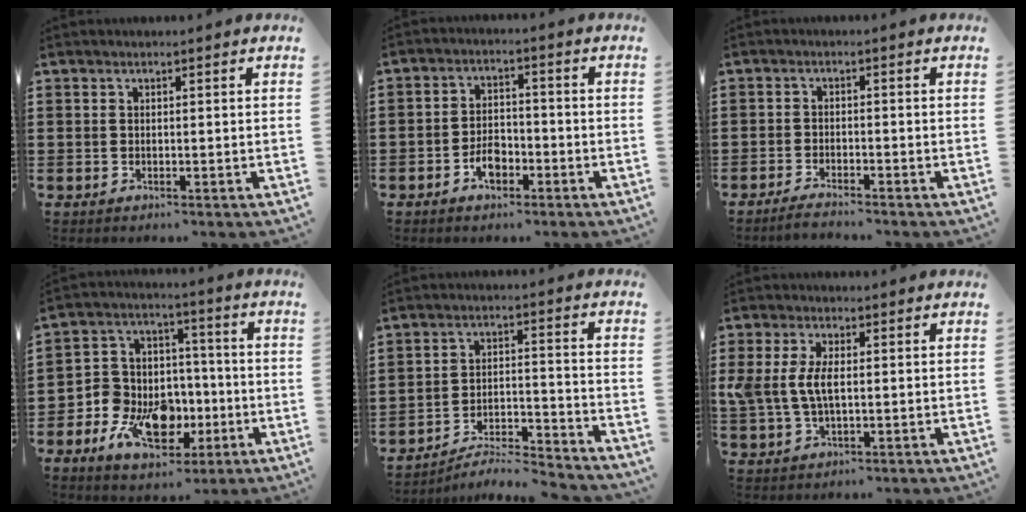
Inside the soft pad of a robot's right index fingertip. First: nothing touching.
{"total": 4.3, "force": [-2.3, 2.6, 2.6], "torque": [-0.044, 0.000, -0.045]}
{"total": 2.1, "force": [-2.0, 0.0, 0.2], "torque": [-0.007, 0.002, -0.041]}
{"total": 11.5, "force": [-4.2, 8.7, 6.2], "torque": [-0.127, 0.013, -0.070]}
{"total": 5.3, "force": [-5.0, 0.4, 1.4], "torque": [-0.024, -0.001, -0.100]}
{"total": 5.8, "force": [0.3, 2.8, 5.1], "torque": [-0.135, -0.005, -0.007]}